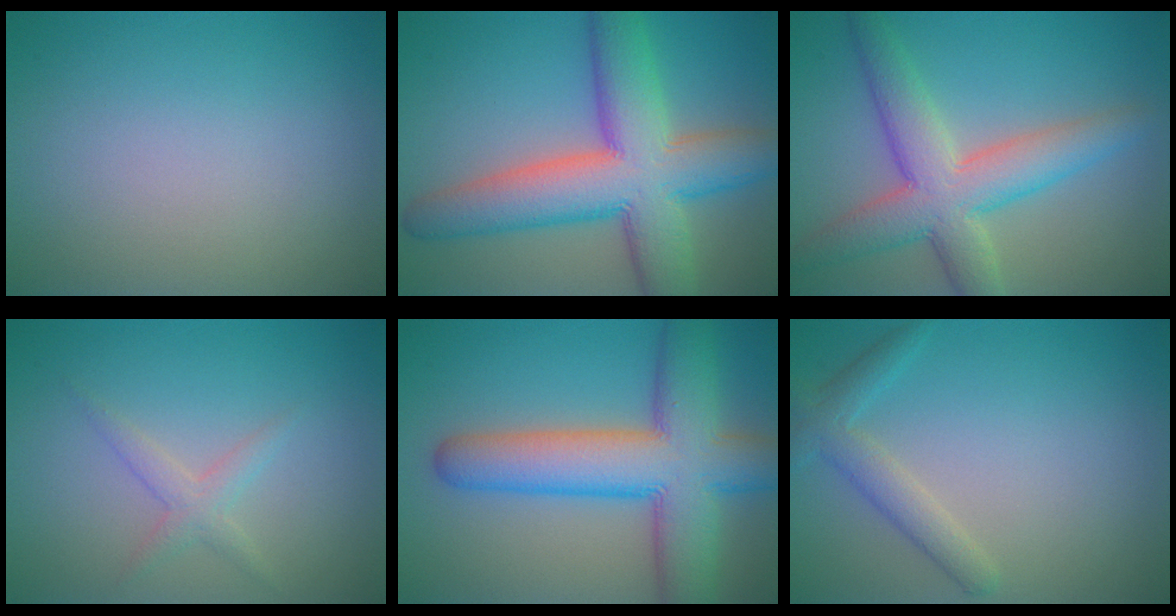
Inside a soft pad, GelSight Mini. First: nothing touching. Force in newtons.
{"total": 11.1, "press": 11.1, "slide": 0.7}
{"total": 7.0, "press": 7.0, "slide": 0.2}
{"total": 1.7, "press": 1.7, "slide": 0.1}
{"total": 10.6, "press": 10.6, "slide": 0.6}
{"total": 2.6, "press": 2.6, "slide": 0.1}